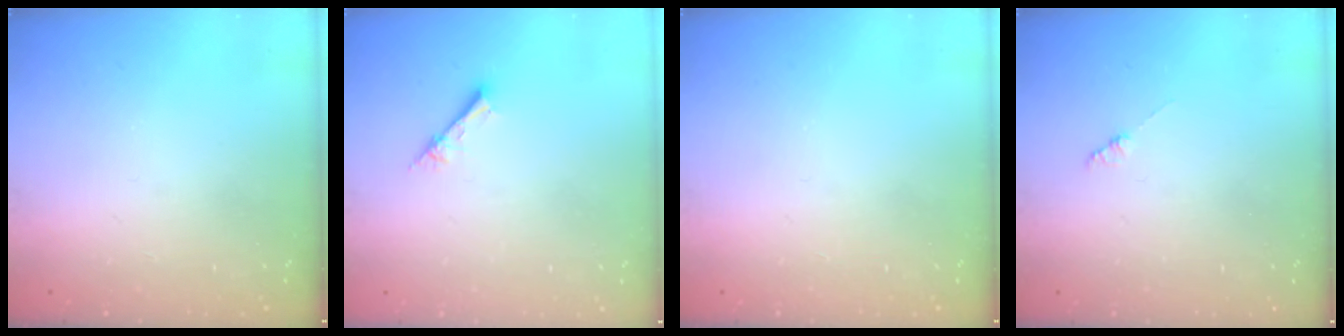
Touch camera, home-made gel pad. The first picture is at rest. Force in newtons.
{"total": 2.1, "press": 2.1, "slide": 0.2}
{"total": 0.0}
{"total": 0.9, "press": 0.8, "slide": 0.2}